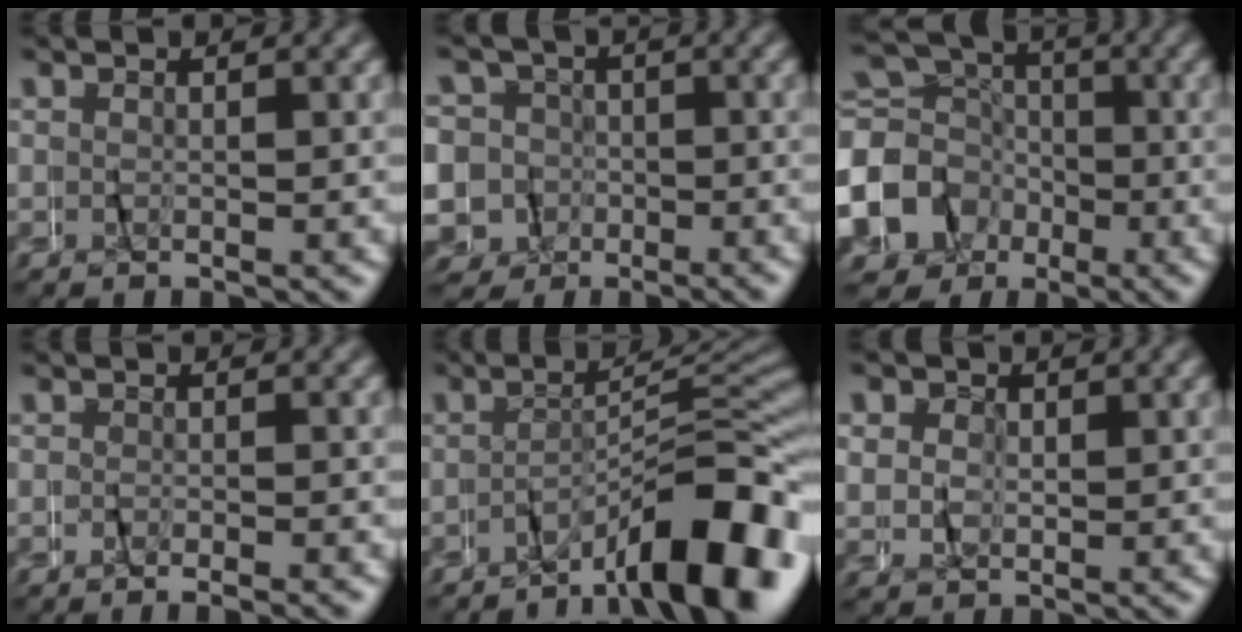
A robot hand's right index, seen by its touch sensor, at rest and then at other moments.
{"total": 12.7, "force": [-3.0, 12.1, 2.5], "torque": [-0.089, -0.052, -0.054]}
{"total": 14.2, "force": [-2.5, 13.1, 5.0], "torque": [-0.111, -0.039, -0.053]}
{"total": 1.7, "force": [-1.7, -0.3, 0.2], "torque": [-0.003, -0.001, -0.031]}
{"total": 9.8, "force": [-6.7, 1.9, 7.0], "torque": [-0.089, 0.002, -0.103]}
{"total": 2.0, "force": [1.3, 1.5, 0.0], "torque": [0.006, 0.003, 0.020]}